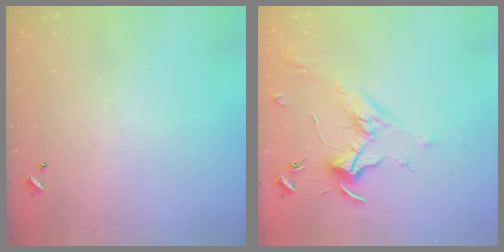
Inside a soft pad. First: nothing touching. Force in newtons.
{"total": 1.7, "press": 1.5, "slide": 0.8}